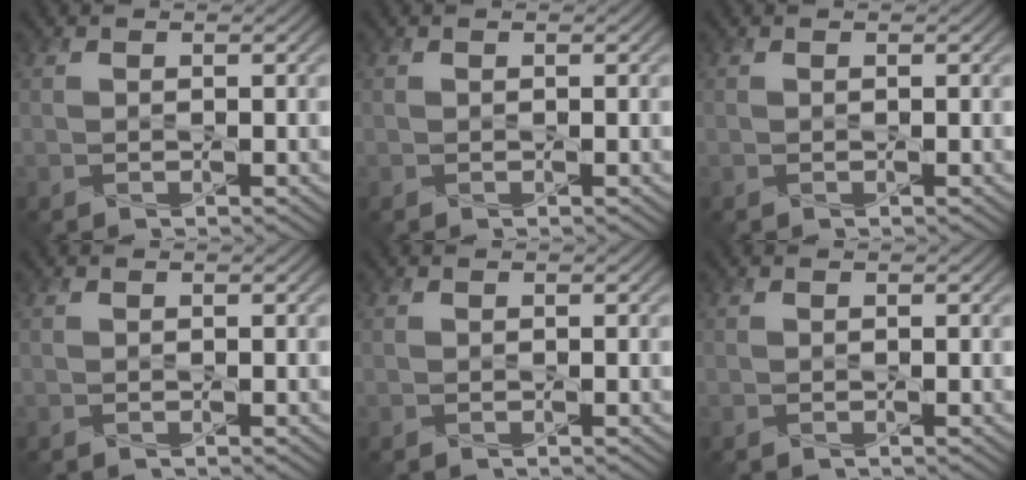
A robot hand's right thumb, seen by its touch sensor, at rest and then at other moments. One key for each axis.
{"total": 0.0}
{"total": 0.0}
{"total": 0.0}
{"total": 0.0}
{"total": 0.0}